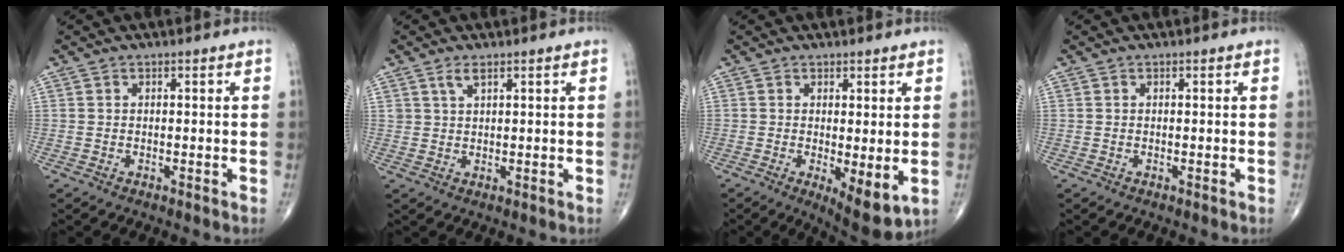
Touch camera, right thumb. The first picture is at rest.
{"total": 2.0, "force": [1.4, 0.8, 1.3], "torque": [-0.028, -0.002, 0.030]}
{"total": 7.4, "force": [-1.1, 2.5, 6.9], "torque": [-0.099, -0.024, -0.012]}
{"total": 0.0}